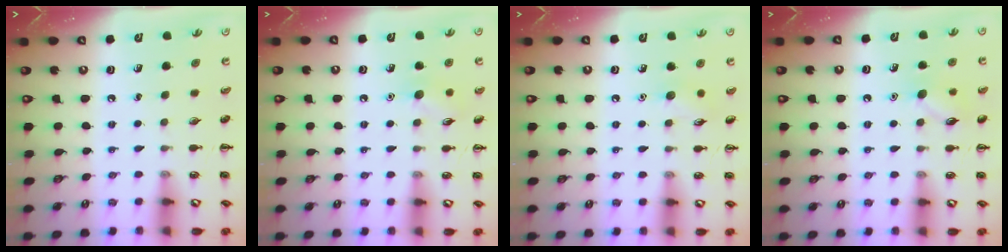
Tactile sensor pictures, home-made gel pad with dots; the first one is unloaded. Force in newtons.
{"total": 7.0, "press": 6.8, "slide": 1.6}
{"total": 6.2, "press": 6.1, "slide": 1.4}
{"total": 8.7, "press": 8.5, "slide": 1.8}